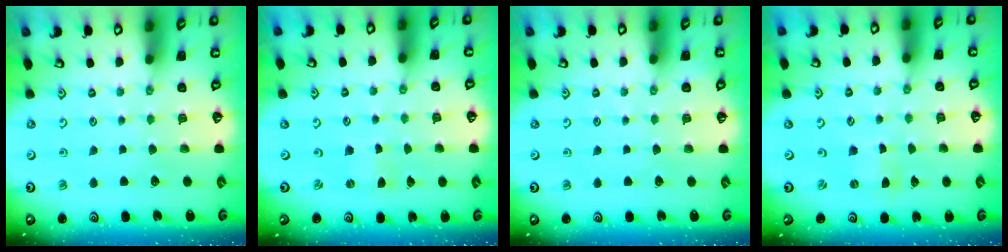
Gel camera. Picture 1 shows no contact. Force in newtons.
{"total": 0.0}
{"total": 0.0}
{"total": 0.0}